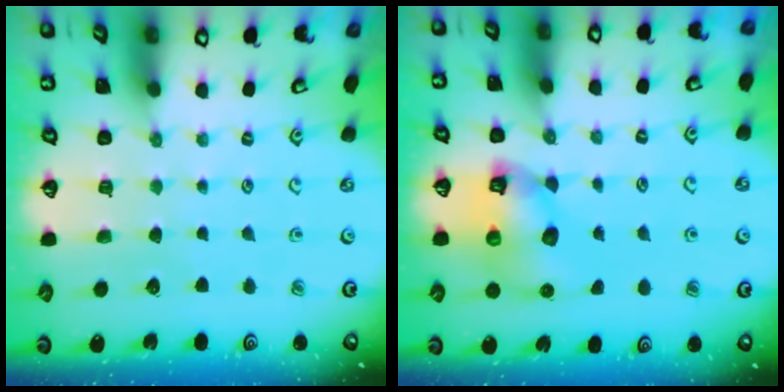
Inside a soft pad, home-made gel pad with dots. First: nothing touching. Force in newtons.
{"total": 10.6, "press": 10.4, "slide": 1.8}